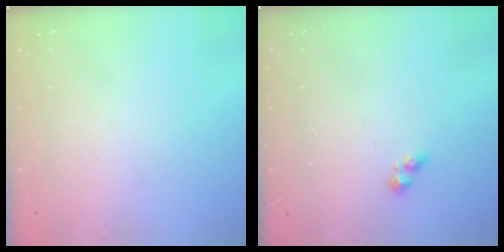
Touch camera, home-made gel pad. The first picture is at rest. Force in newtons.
{"total": 2.1, "press": 2.1, "slide": 0.3}